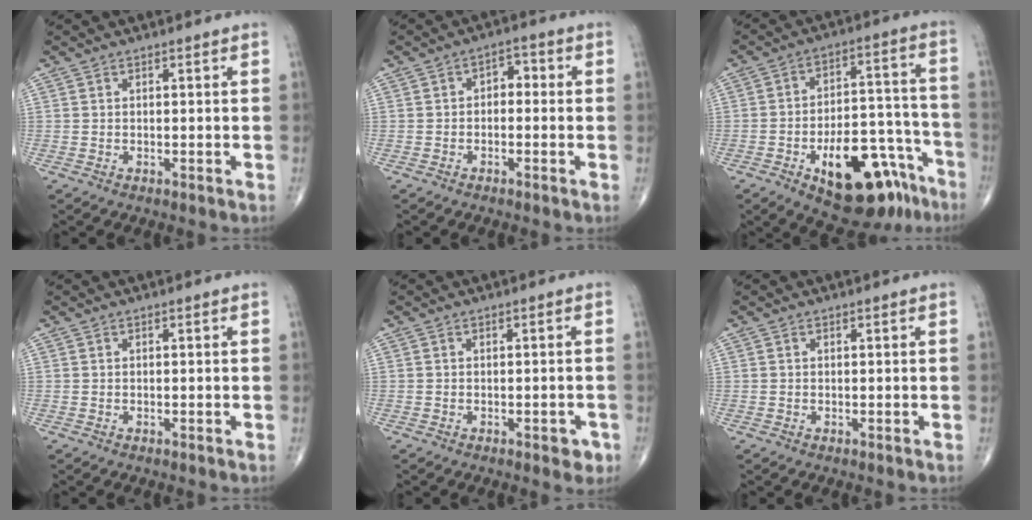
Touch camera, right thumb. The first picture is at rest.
{"total": 3.4, "force": [-0.2, 2.3, 2.5], "torque": [-0.019, 0.018, -0.015]}
{"total": 20.1, "force": [-11.1, 9.4, 13.9], "torque": [-0.154, 0.084, -0.154]}
{"total": 0.0}
{"total": 2.5, "force": [-1.2, 1.2, 1.8], "torque": [-0.012, 0.003, -0.012]}
{"total": 0.0}